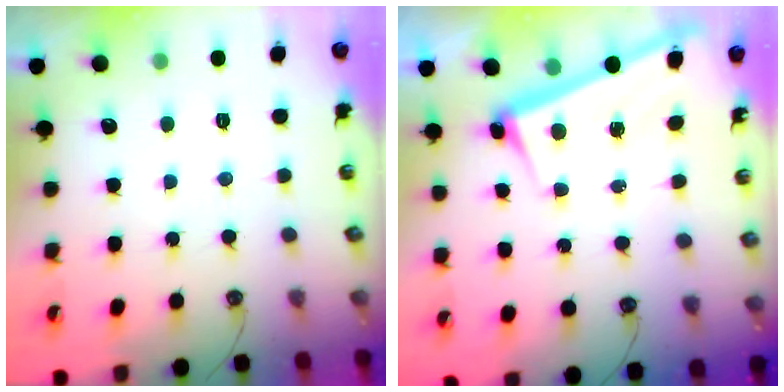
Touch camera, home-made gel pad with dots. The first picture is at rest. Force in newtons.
{"total": 2.8, "press": 2.7, "slide": 0.4}